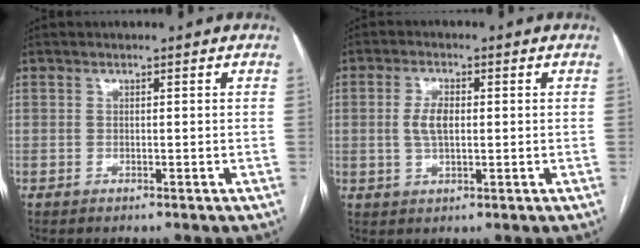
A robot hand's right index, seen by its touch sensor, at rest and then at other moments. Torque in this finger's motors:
{"motor_torque": [0.73, 0.23, 0.12, 0.08]}